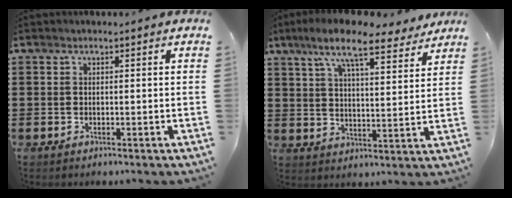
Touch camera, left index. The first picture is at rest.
{"total": 10.8, "force": [8.5, 1.7, 6.5], "torque": [-0.144, -0.027, 0.147]}